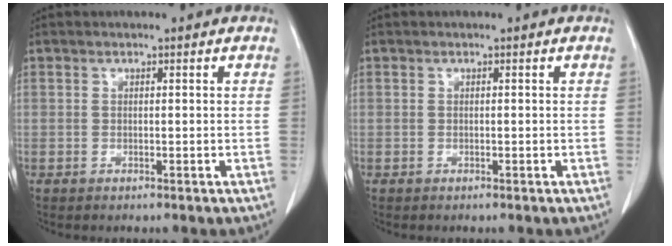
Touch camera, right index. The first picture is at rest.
{"total": 0.0}